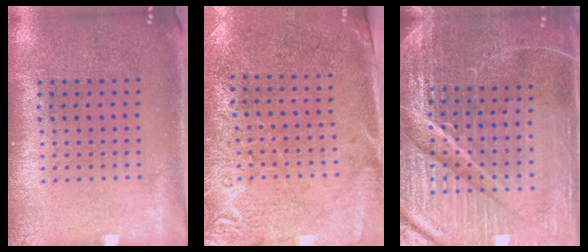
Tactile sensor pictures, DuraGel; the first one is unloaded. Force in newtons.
{"total": 2.7, "press": 2.4, "slide": 1.2}
{"total": 6.3, "press": 5.6, "slide": 2.8}